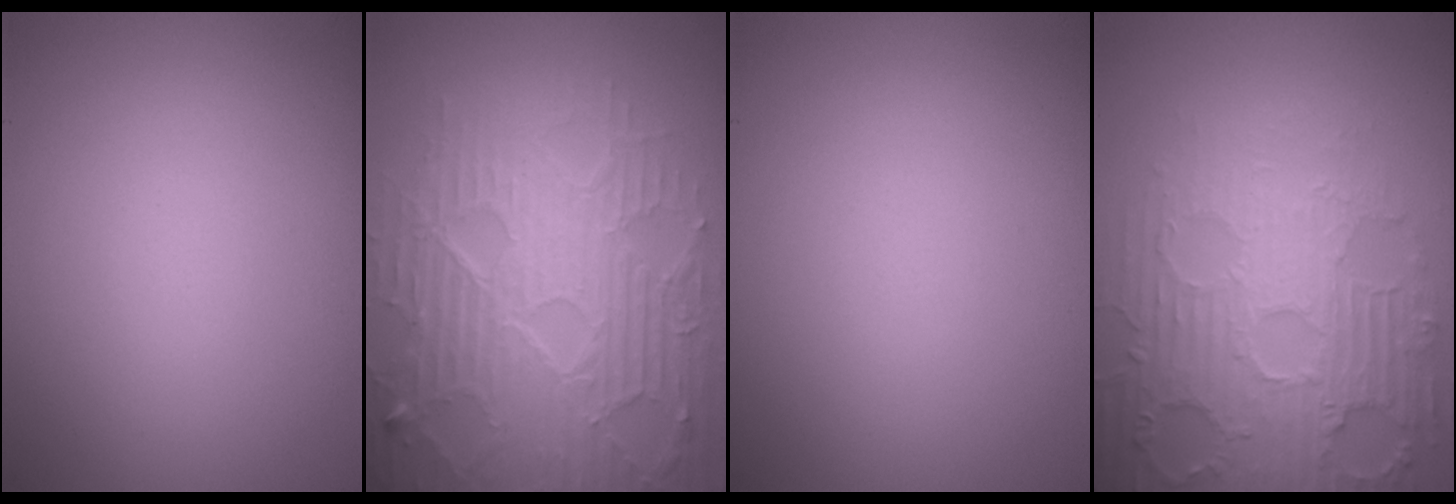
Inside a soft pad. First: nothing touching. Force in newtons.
{"total": 8.8, "press": 6.3, "slide": 6.2}
{"total": 0.0}
{"total": 6.2, "press": 5.5, "slide": 2.8}